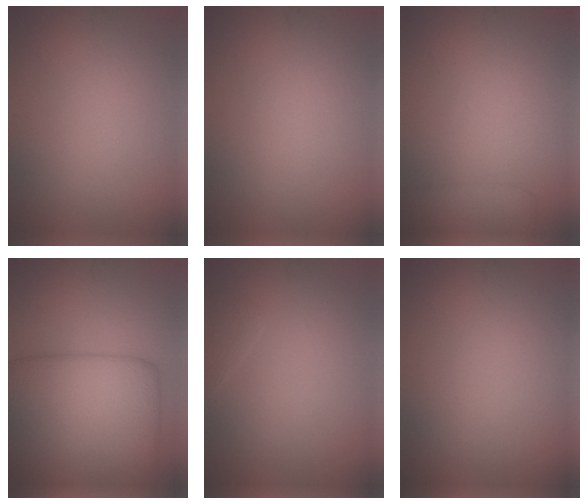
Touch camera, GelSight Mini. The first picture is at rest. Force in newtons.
{"total": 0.0}
{"total": 2.8, "press": 2.8, "slide": 0.1}
{"total": 11.5, "press": 11.5, "slide": 0.5}
{"total": 0.9, "press": 0.9, "slide": 0.1}
{"total": 0.0}